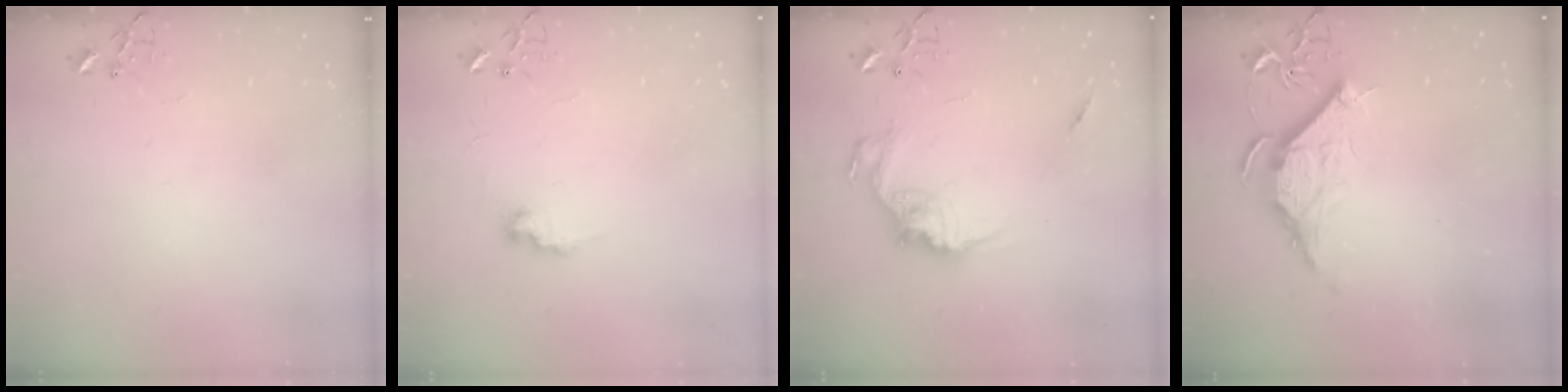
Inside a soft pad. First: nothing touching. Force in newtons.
{"total": 7.5, "press": 7.4, "slide": 0.3}
{"total": 14.8, "press": 14.8, "slide": 0.8}
{"total": 10.8, "press": 10.8, "slide": 0.3}